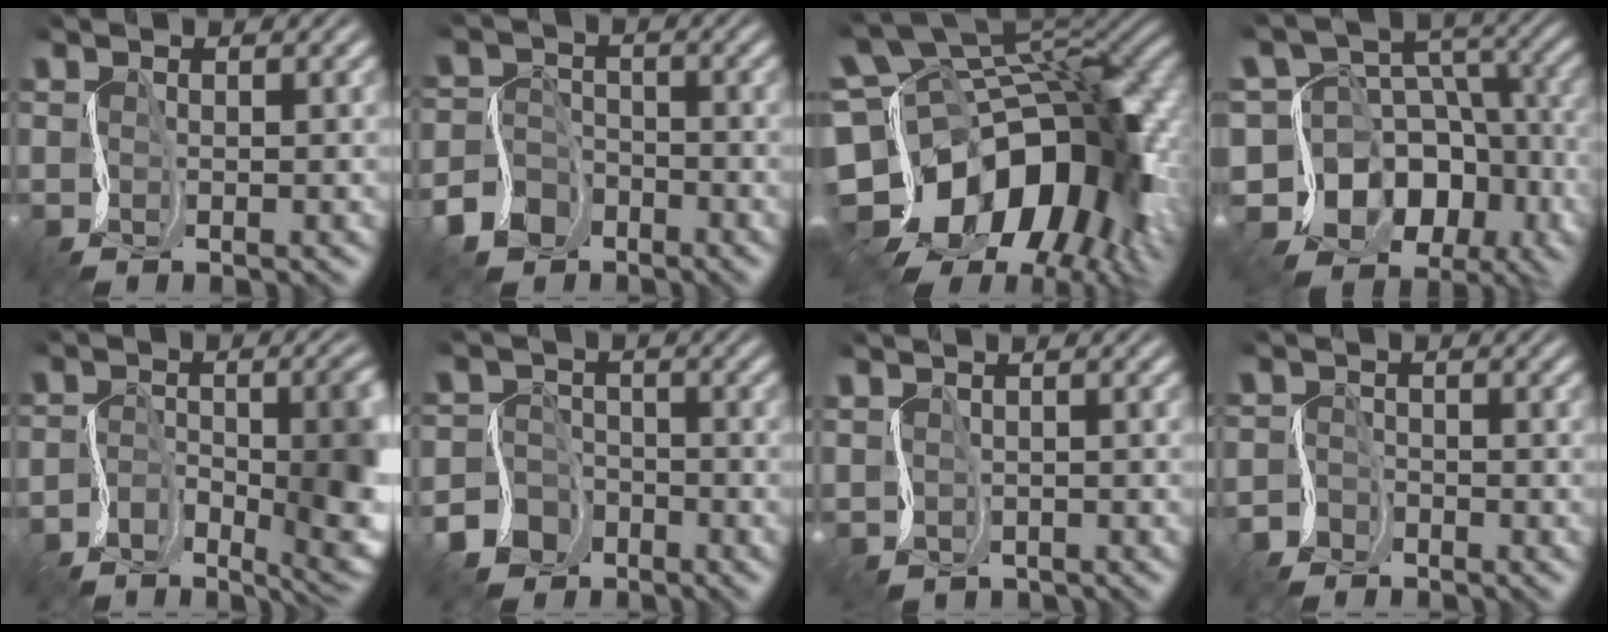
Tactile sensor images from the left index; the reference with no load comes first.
{"total": 6.0, "force": [-3.9, 4.5, 1.0], "torque": [-0.013, -0.011, -0.081]}
{"total": 17.1, "force": [-4.3, 11.0, 12.4], "torque": [-0.232, -0.006, -0.066]}
{"total": 15.7, "force": [-6.8, 12.1, 7.2], "torque": [-0.139, 0.007, -0.099]}
{"total": 10.5, "force": [-3.2, 4.7, 8.8], "torque": [-0.128, -0.019, -0.050]}
{"total": 7.0, "force": [-4.2, 5.6, 0.7], "torque": [-0.003, -0.019, -0.090]}
{"total": 0.7, "force": [0.3, 0.6, -0.4], "torque": [0.004, -0.003, 0.010]}
{"total": 1.6, "force": [-1.3, 1.0, -0.3], "torque": [0.009, 0.002, -0.032]}